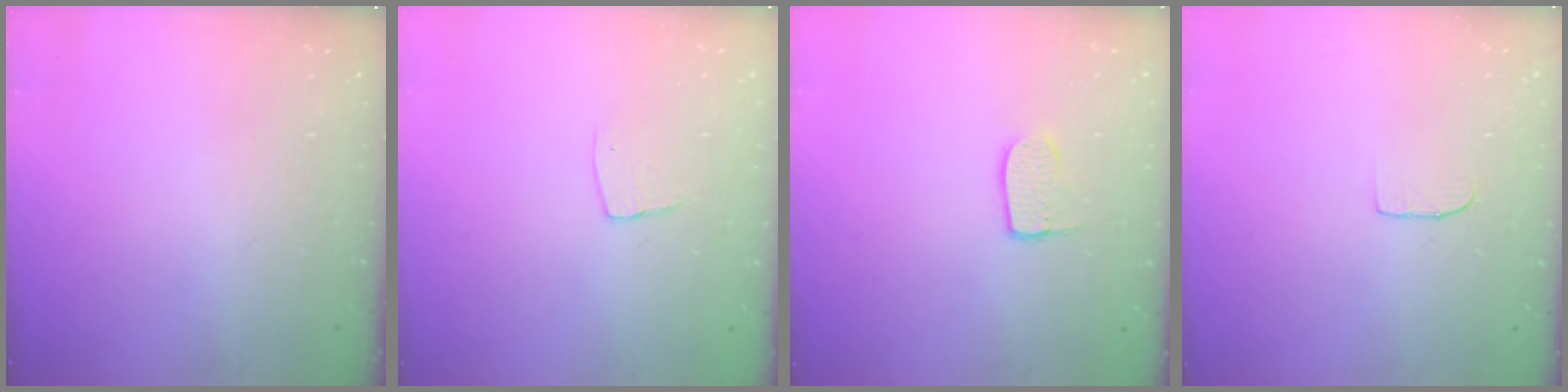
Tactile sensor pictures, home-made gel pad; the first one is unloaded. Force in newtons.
{"total": 4.8, "press": 4.8, "slide": 0.3}
{"total": 5.9, "press": 5.9, "slide": 0.2}
{"total": 4.3, "press": 4.3, "slide": 0.3}